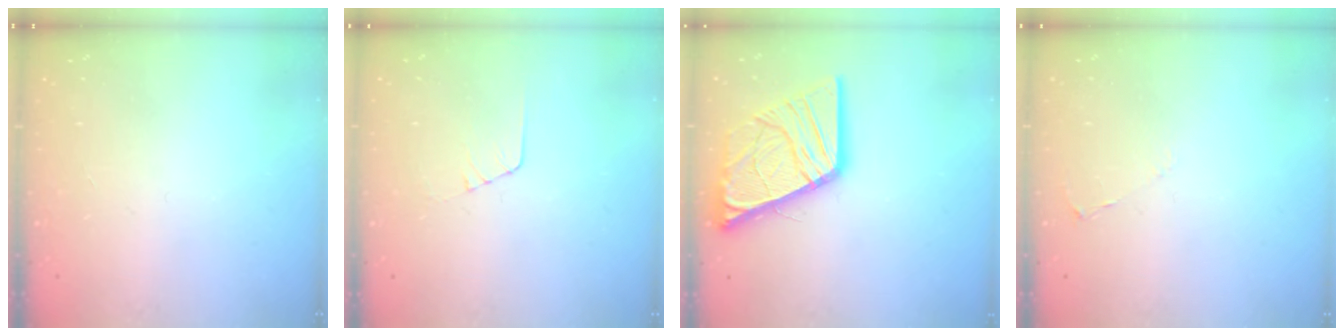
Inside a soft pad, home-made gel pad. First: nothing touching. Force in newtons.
{"total": 4.3, "press": 4.3, "slide": 0.2}
{"total": 18.1, "press": 18.0, "slide": 2.1}
{"total": 2.4, "press": 2.3, "slide": 0.4}